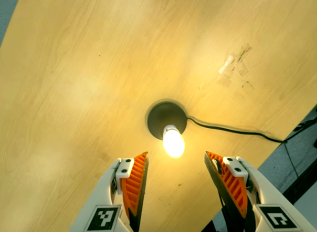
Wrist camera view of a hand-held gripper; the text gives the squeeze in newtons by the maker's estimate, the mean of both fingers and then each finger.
{"total": 0.0}